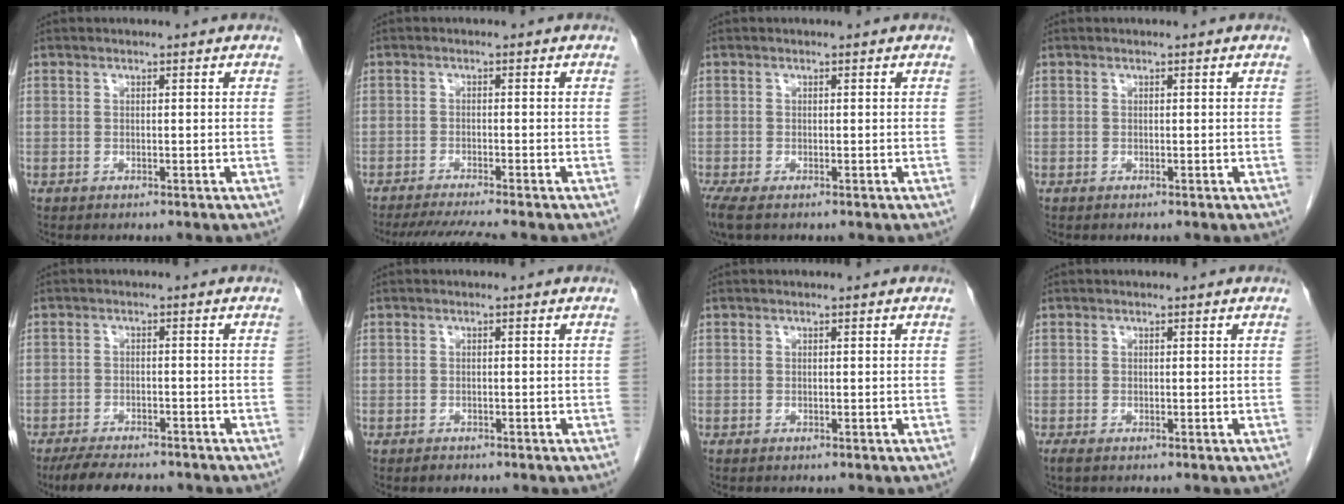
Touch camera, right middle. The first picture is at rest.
{"total": 6.3, "force": [-5.5, -1.2, 2.8], "torque": [-0.045, -0.021, -0.089]}
{"total": 3.2, "force": [-2.2, 1.0, 2.1], "torque": [-0.044, -0.013, -0.035]}
{"total": 0.0}
{"total": 8.3, "force": [-7.2, 2.1, 3.5], "torque": [-0.058, -0.014, -0.111]}
{"total": 0.9, "force": [-0.8, 0.5, 0.2], "torque": [-0.010, -0.003, -0.011]}
{"total": 0.0}
{"total": 0.9, "force": [-0.7, 0.2, 0.6], "torque": [-0.010, -0.003, -0.009]}